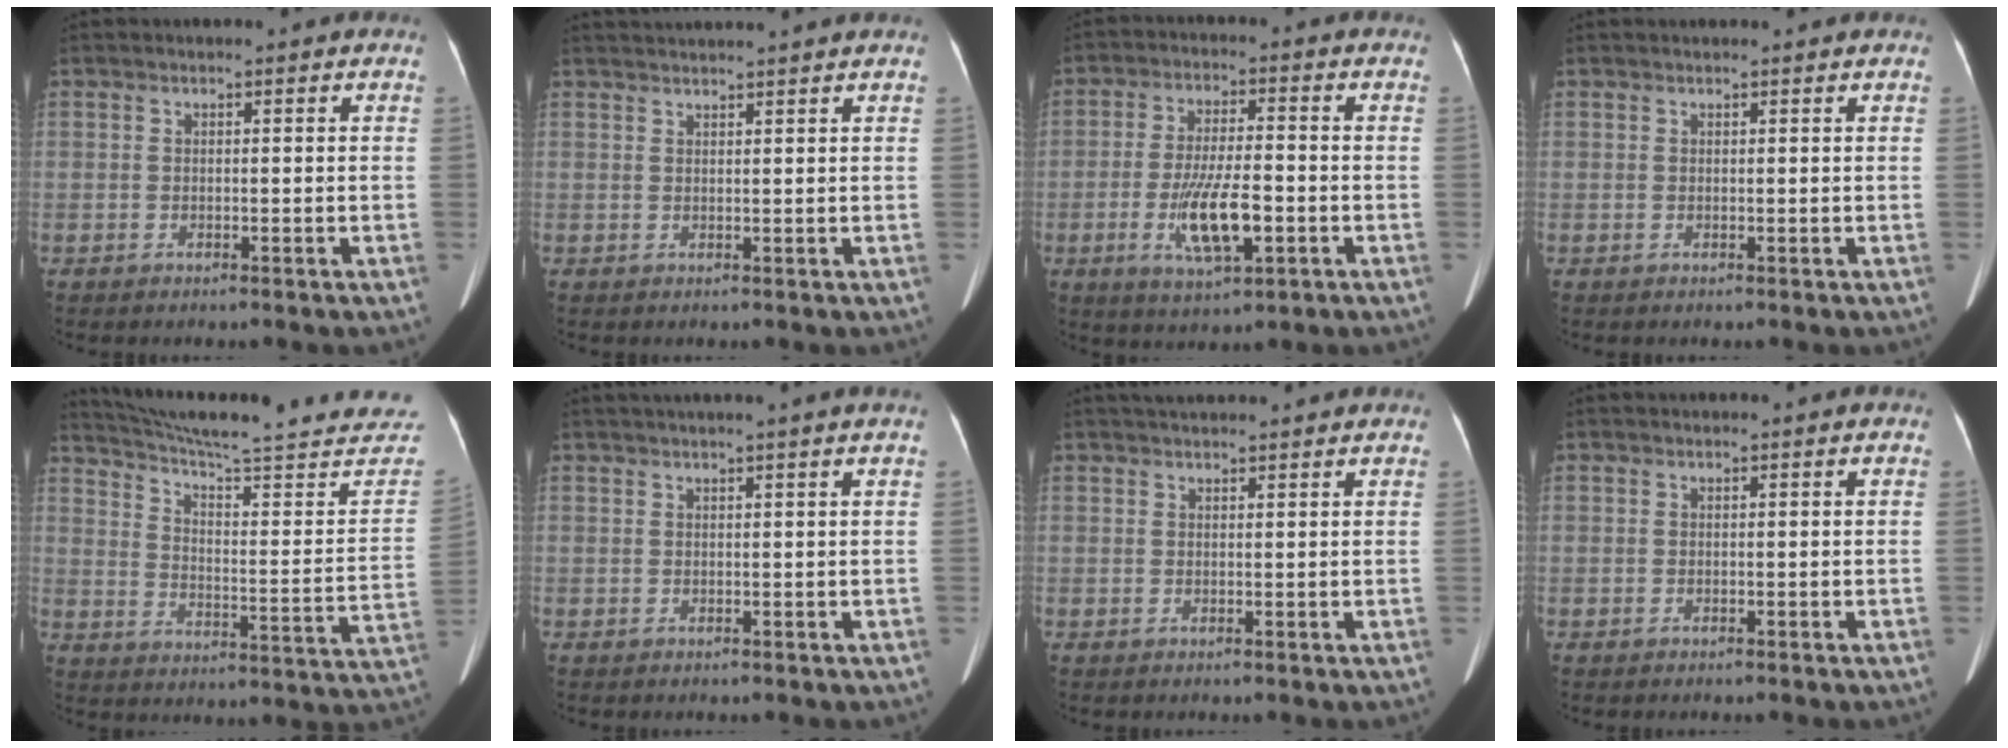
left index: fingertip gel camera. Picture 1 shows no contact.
{"total": 6.3, "force": [5.9, -0.9, 1.9], "torque": [-0.024, 0.031, 0.078]}
{"total": 9.3, "force": [-2.7, 2.3, 8.6], "torque": [-0.167, -0.009, -0.045]}
{"total": 2.4, "force": [2.2, 0.2, 0.8], "torque": [-0.011, 0.023, 0.028]}
{"total": 30.6, "force": [28.2, 1.1, 11.7], "torque": [-0.179, -0.112, 0.361]}
{"total": 4.9, "force": [4.0, -1.3, 2.4], "torque": [-0.028, 0.022, 0.055]}
{"total": 6.9, "force": [6.3, 0.8, 2.5], "torque": [-0.037, 0.038, 0.086]}
{"total": 0.6, "force": [0.6, 0.0, 0.2], "torque": [-0.002, 0.012, 0.010]}